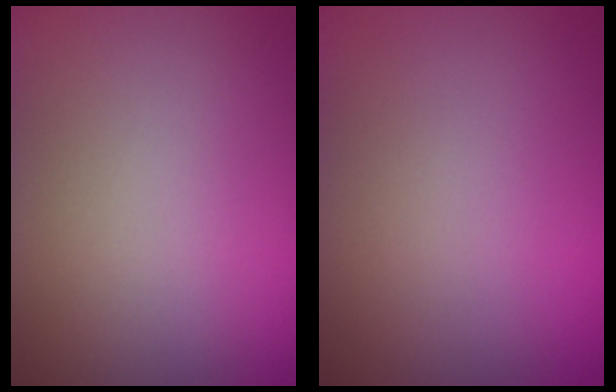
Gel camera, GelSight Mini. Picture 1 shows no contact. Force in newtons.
{"total": 0.0}